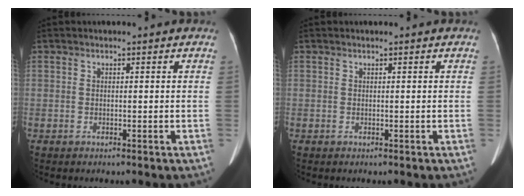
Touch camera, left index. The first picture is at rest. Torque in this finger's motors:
{"motor_torque": [0.04, 0.08, 0.00, 0.01]}